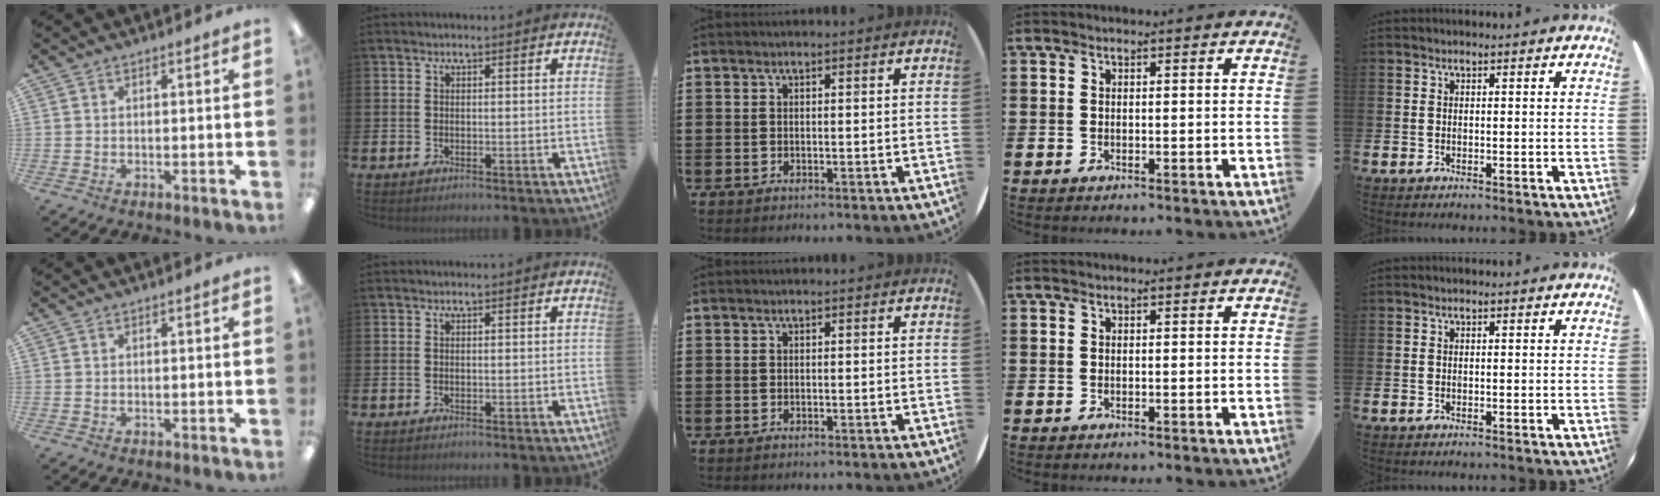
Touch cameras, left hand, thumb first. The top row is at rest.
{}